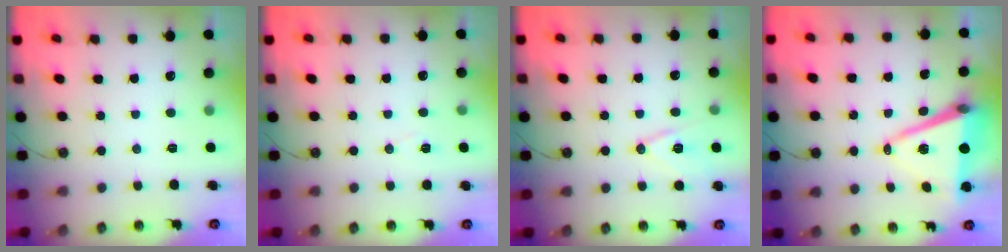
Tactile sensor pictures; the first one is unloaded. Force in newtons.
{"total": 6.1, "press": 4.0, "slide": 4.6}
{"total": 11.2, "press": 10.7, "slide": 3.4}
{"total": 11.6, "press": 10.9, "slide": 4.0}